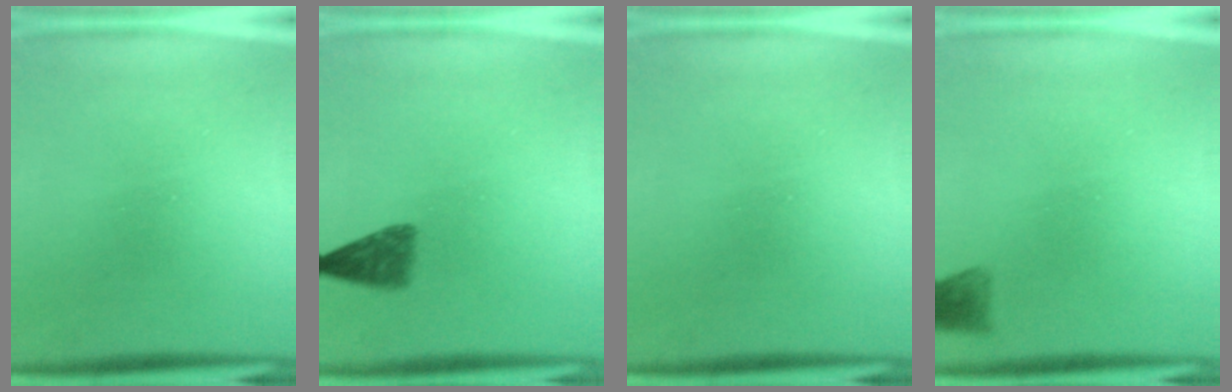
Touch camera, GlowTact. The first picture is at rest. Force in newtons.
{"total": 3.6}
{"total": 0.0}
{"total": 2.0}